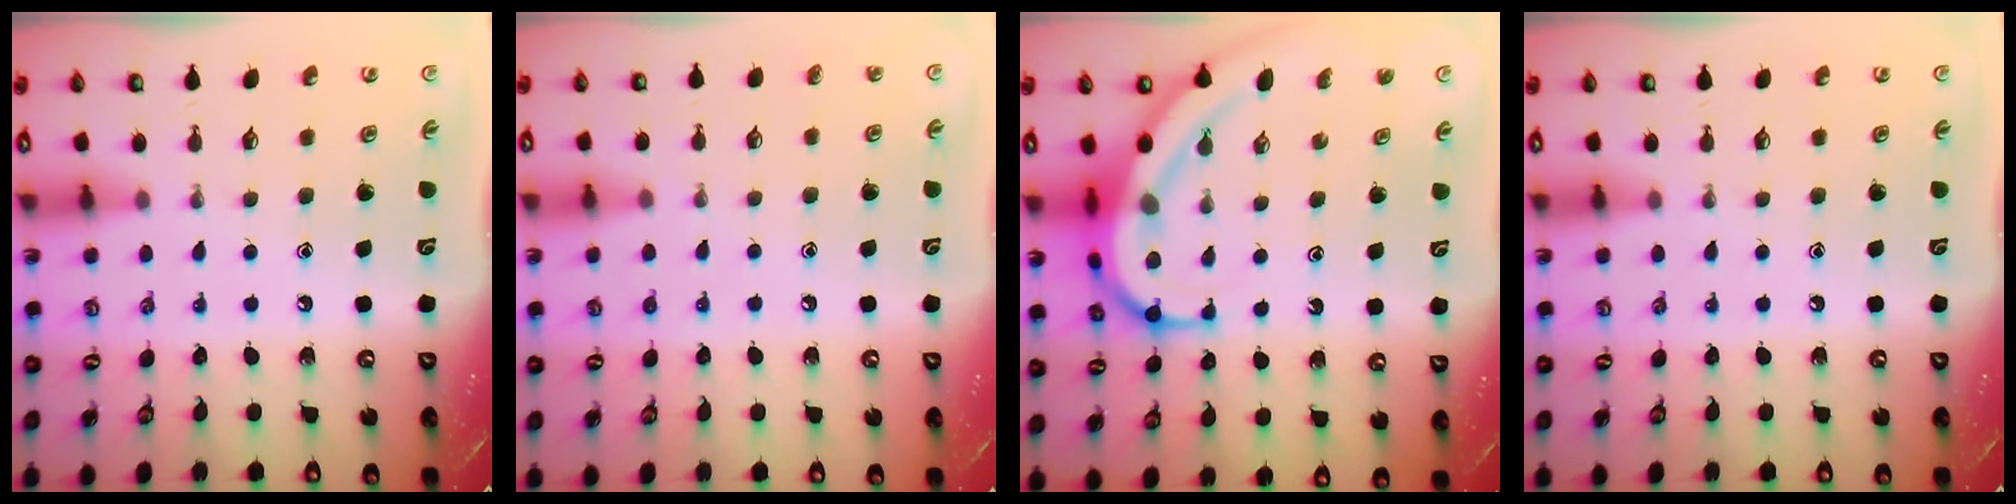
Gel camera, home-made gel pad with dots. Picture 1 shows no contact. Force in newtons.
{"total": 4.6, "press": 4.5, "slide": 0.4}
{"total": 11.8, "press": 11.7, "slide": 1.1}
{"total": 0.0}